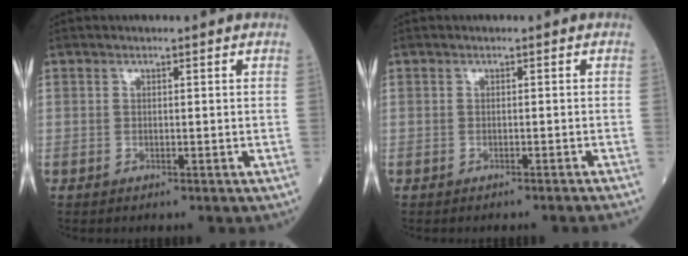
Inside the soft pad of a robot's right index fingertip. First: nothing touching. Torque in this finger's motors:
{"motor_torque": [-0.17, -0.08, 0.03, 0.02]}